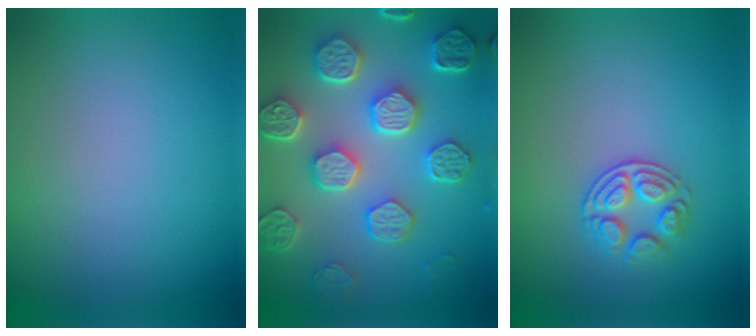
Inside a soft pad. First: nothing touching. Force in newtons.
{"total": 8.4, "press": 6.5, "slide": 5.4}
{"total": 2.6, "press": 2.5, "slide": 0.8}